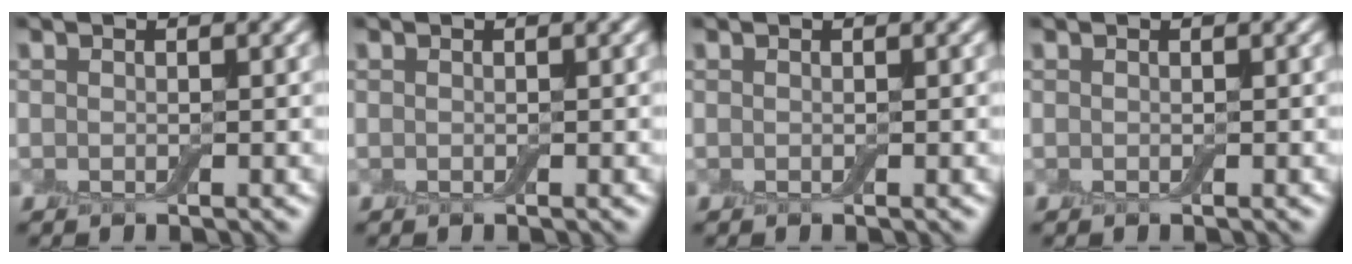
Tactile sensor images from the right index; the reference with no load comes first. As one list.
[{"total": 0.0}, {"total": 0.0}, {"total": 0.0}]